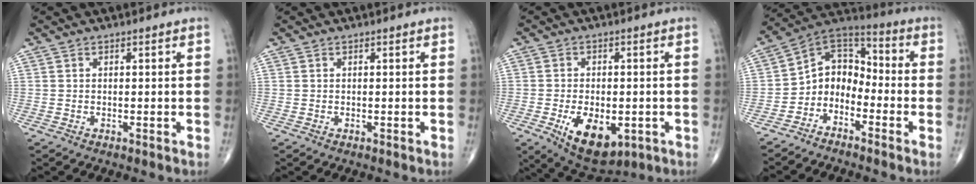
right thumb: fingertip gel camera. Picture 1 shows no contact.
{"total": 0.0}
{"total": 11.4, "force": [-3.7, 6.3, 8.8], "torque": [-0.122, -0.002, -0.043]}
{"total": 8.8, "force": [-3.9, 6.6, 4.2], "torque": [-0.037, 0.076, -0.094]}